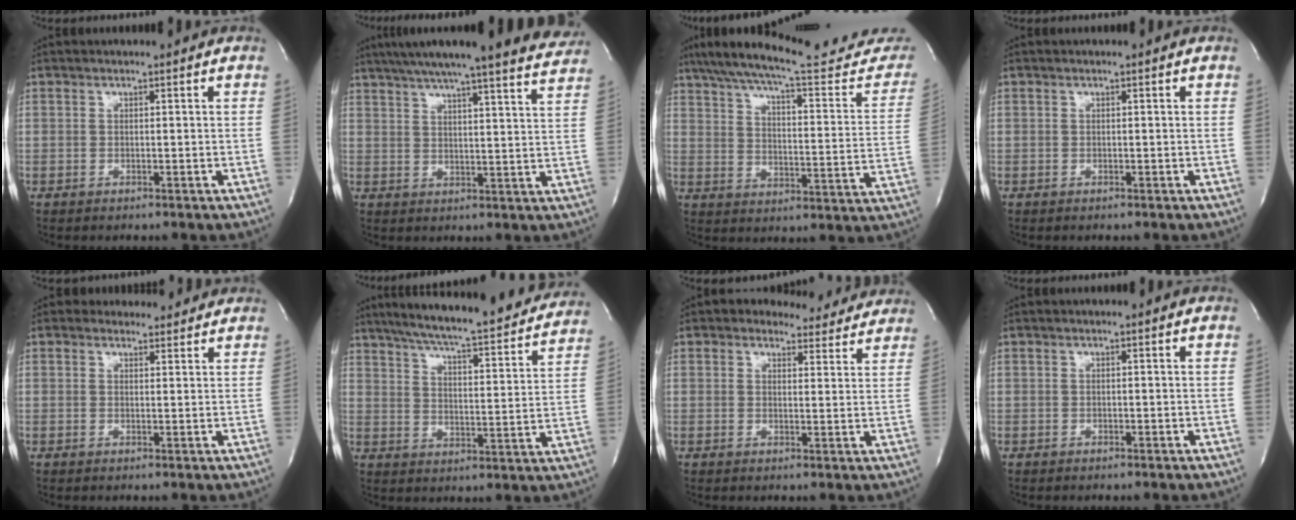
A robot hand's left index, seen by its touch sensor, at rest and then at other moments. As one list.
[{"total": 22.0, "force": [19.7, 0.9, 9.8], "torque": [-0.150, -0.037, 0.239]}, {"total": 26.0, "force": [22.6, 3.9, 12.2], "torque": [-0.185, -0.044, 0.289]}, {"total": 0.0}, {"total": 3.4, "force": [3.0, 1.6, -0.1], "torque": [0.005, 0.002, 0.030]}, {"total": 23.9, "force": [21.3, 2.5, 10.6], "torque": [-0.169, -0.032, 0.276]}, {"total": 6.7, "force": [6.0, 3.1, 0.4], "torque": [0.015, -0.001, 0.053]}, {"total": 0.5, "force": [-0.5, 0.0, -0.1], "torque": [0.004, -0.004, -0.010]}]